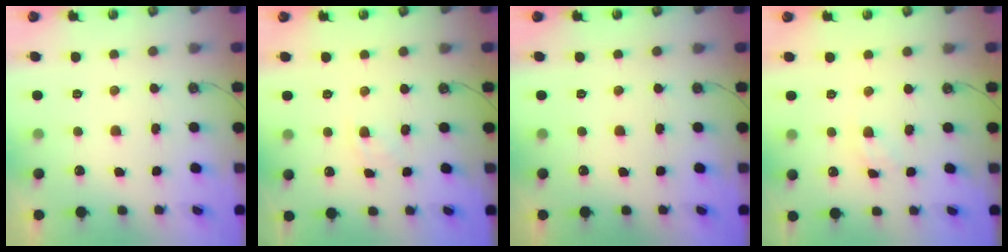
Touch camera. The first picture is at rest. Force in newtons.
{"total": 2.7, "press": 2.7, "slide": 0.4}
{"total": 0.0}
{"total": 1.1, "press": 1.0, "slide": 0.2}